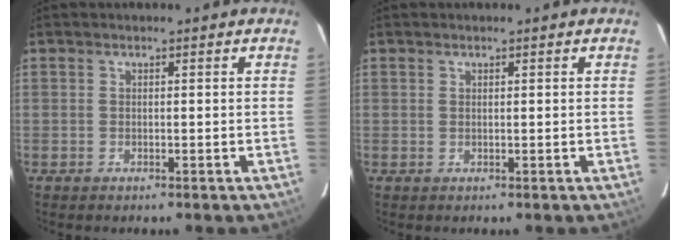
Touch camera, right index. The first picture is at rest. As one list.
[{"total": 0.0}]